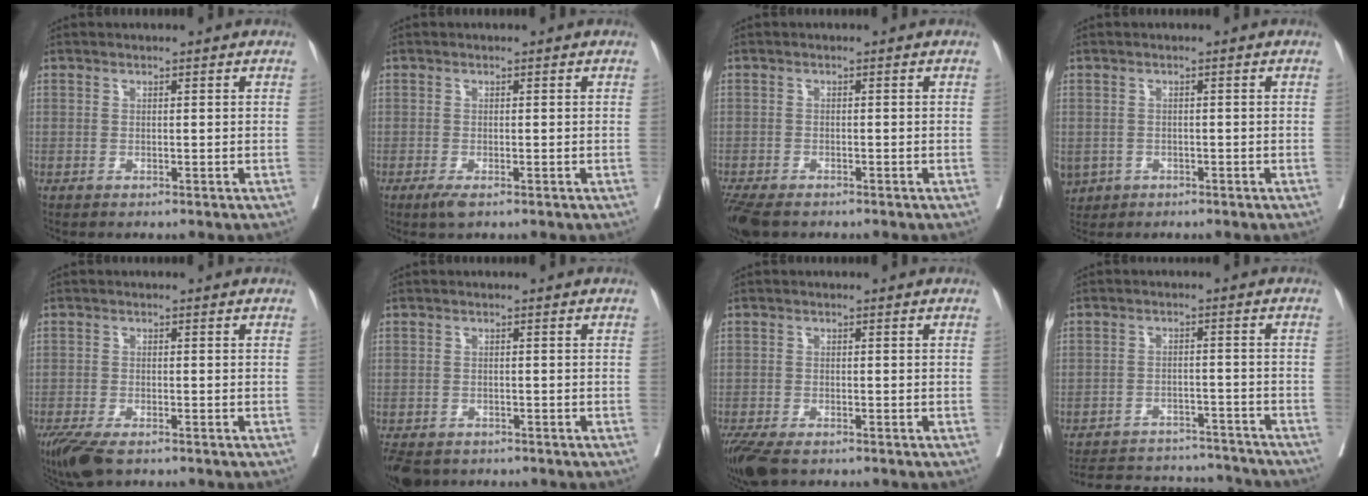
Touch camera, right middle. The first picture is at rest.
{"total": 1.9, "force": [-1.2, 0.4, 1.5], "torque": [-0.030, -0.007, -0.021]}
{"total": 7.4, "force": [-5.6, 2.9, 3.8], "torque": [-0.083, -0.016, -0.092]}
{"total": 5.8, "force": [-2.7, 4.7, 1.8], "torque": [-0.048, -0.002, -0.039]}
{"total": 6.3, "force": [-4.6, 2.0, 3.9], "torque": [-0.069, -0.014, -0.079]}
{"total": 8.9, "force": [-6.3, 5.1, 3.6], "torque": [-0.085, -0.015, -0.088]}
{"total": 6.8, "force": [-5.1, 2.3, 3.9], "torque": [-0.073, -0.015, -0.088]}
{"total": 17.9, "force": [-16.8, 4.0, 4.5], "torque": [-0.101, 0.004, -0.227]}